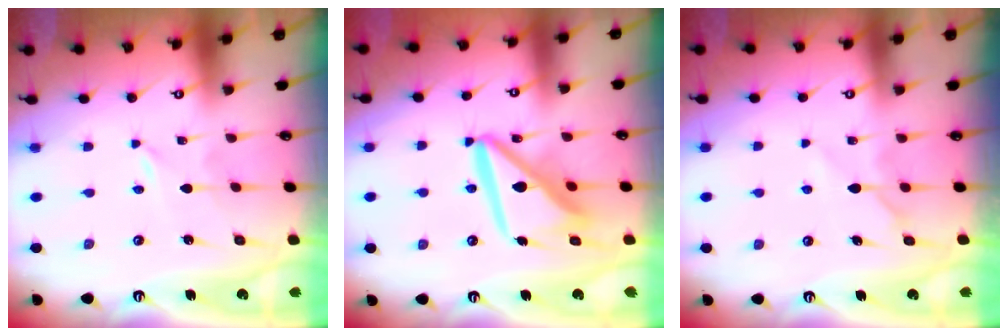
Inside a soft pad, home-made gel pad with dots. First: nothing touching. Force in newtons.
{"total": 14.1, "press": 13.9, "slide": 1.7}
{"total": 6.1, "press": 6.1, "slide": 0.6}